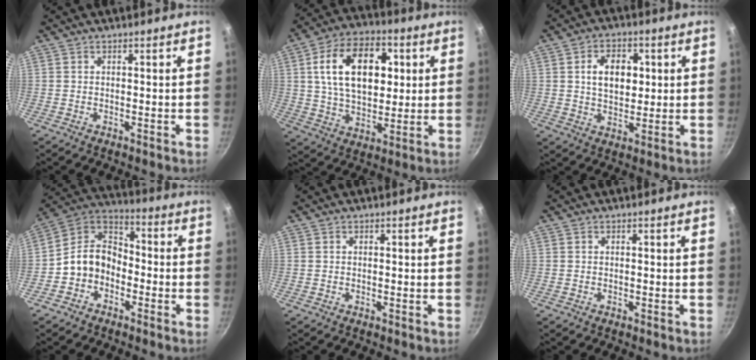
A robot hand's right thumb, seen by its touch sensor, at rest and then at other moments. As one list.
[{"total": 18.7, "force": [4.2, 11.9, 13.8], "torque": [-0.198, 0.005, 0.066]}, {"total": 8.8, "force": [1.7, 6.1, 6.2], "torque": [-0.078, 0.000, 0.026]}, {"total": 10.1, "force": [-3.3, 7.8, 5.4], "torque": [-0.068, 0.056, -0.086]}, {"total": 0.0}, {"total": 0.0}]